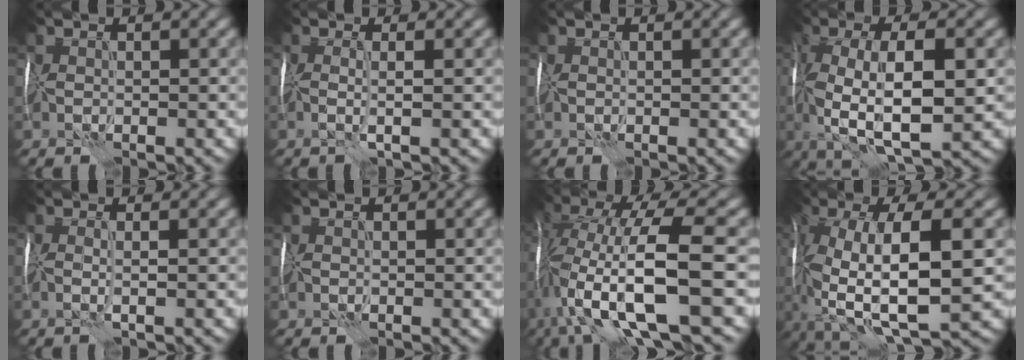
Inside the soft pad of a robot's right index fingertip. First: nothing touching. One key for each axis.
{"total": 1.7, "fx": -0.1, "fy": 0.3, "fz": 1.6, "tx": -0.019, "ty": 0.003, "tz": -0.007}
{"total": 0.0}
{"total": 10.1, "fx": -1.1, "fy": 3.8, "fz": 9.3, "tx": -0.170, "ty": -0.008, "tz": -0.016}
{"total": 1.0, "fx": -0.1, "fy": 0.1, "fz": 1.0, "tx": -0.014, "ty": -0.003, "tz": -0.005}
{"total": 0.0}
{"total": 13.4, "fx": -2.9, "fy": 3.6, "fz": 12.5, "tx": -0.231, "ty": 0.003, "tz": -0.045}
{"total": 13.7, "fx": -2.1, "fy": 5.3, "fz": 12.4, "tx": -0.230, "ty": -0.007, "tz": -0.031}